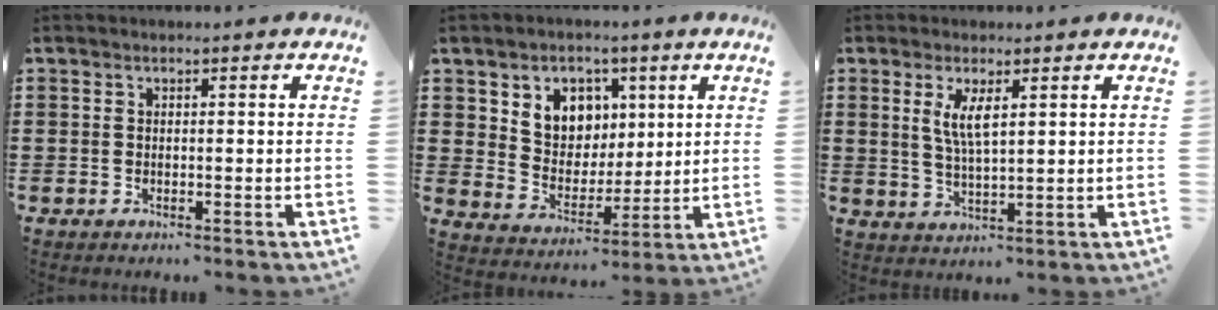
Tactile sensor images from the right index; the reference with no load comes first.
{"total": 6.9, "force": [3.2, 5.8, 1.8], "torque": [-0.053, -0.005, 0.057]}
{"total": 4.3, "force": [1.5, 1.1, 3.9], "torque": [-0.082, 0.002, 0.025]}